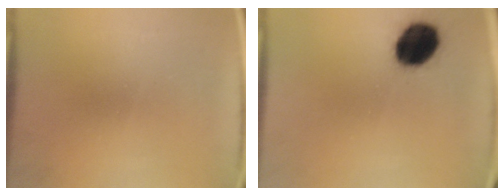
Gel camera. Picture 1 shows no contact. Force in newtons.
{"total": 13.1}